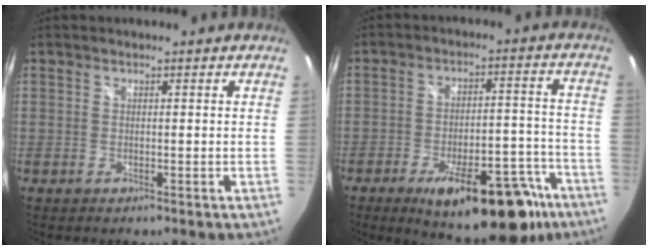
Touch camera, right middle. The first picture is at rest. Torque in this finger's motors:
{"motor_torque": [1.07, -1.07, 0.41, 0.13]}